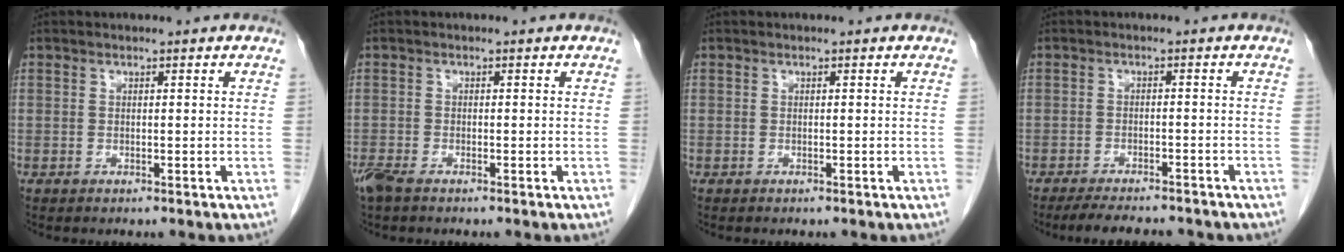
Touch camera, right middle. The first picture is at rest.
{"total": 2.6, "force": [-2.0, 0.7, 1.5], "torque": [-0.039, -0.008, -0.039]}
{"total": 0.0}
{"total": 10.1, "force": [-8.9, 2.2, 4.3], "torque": [-0.066, -0.009, -0.120]}